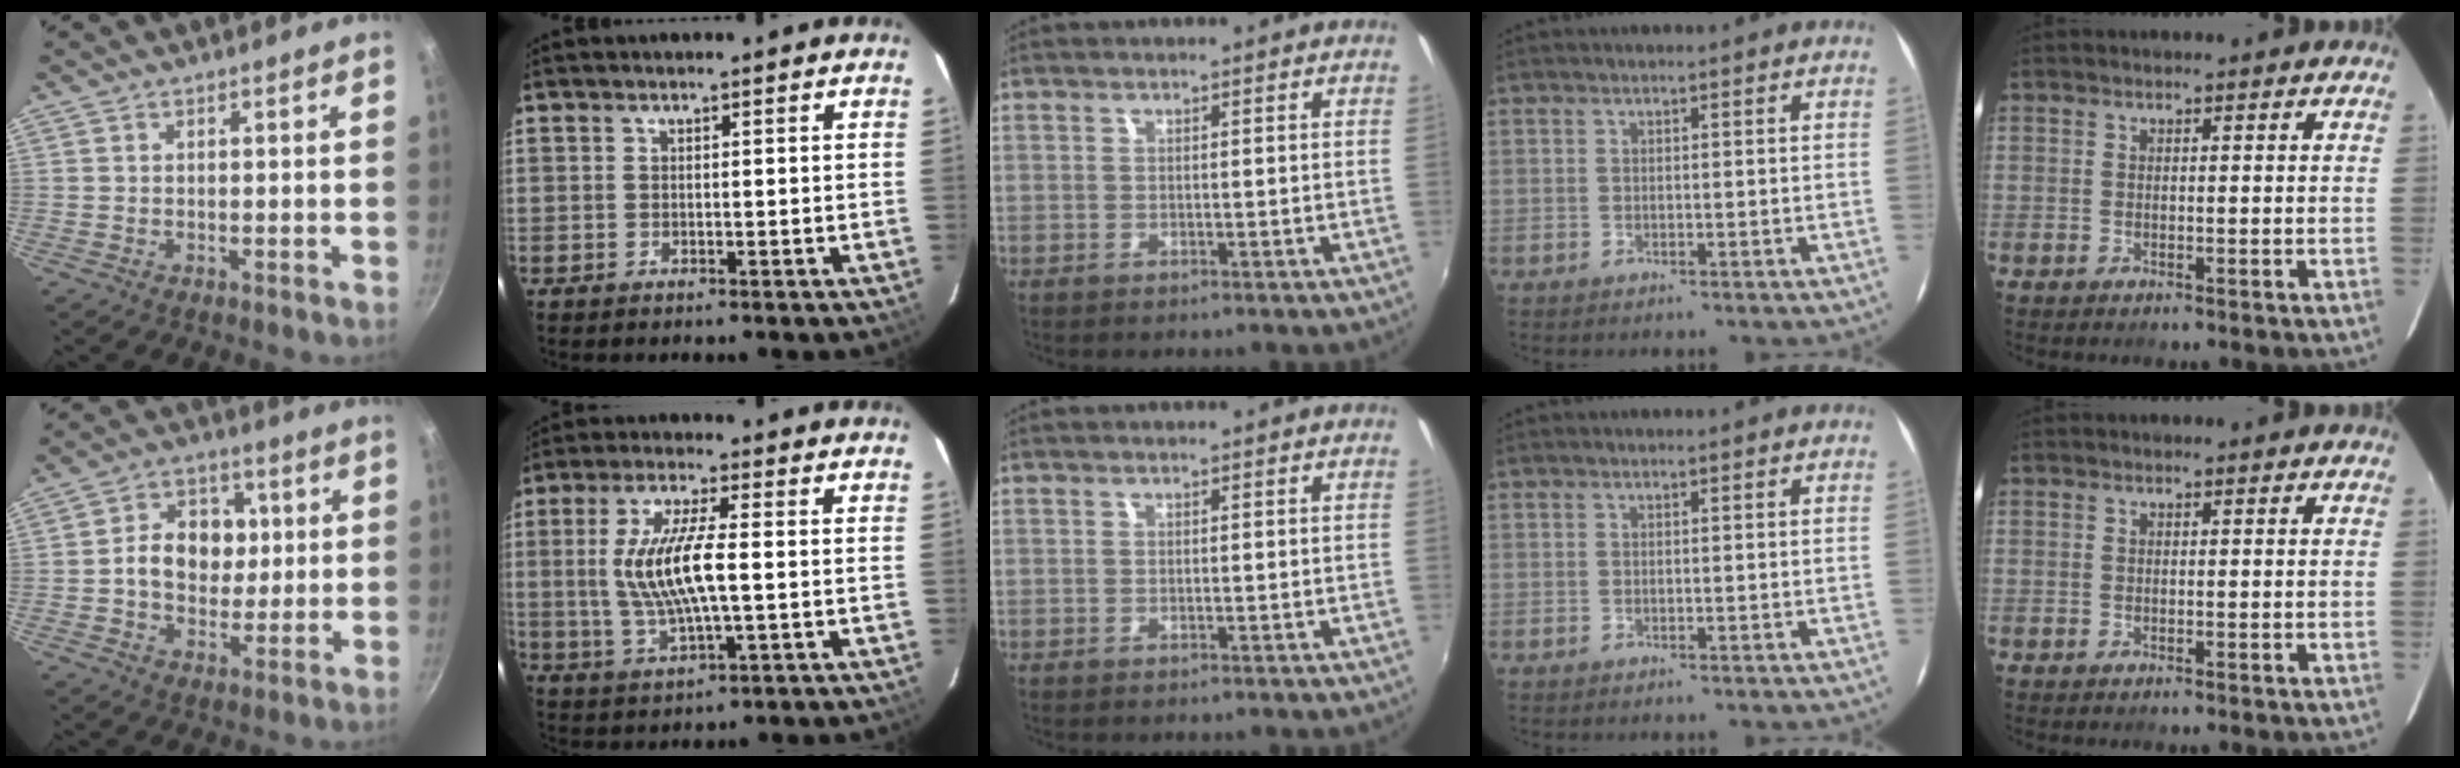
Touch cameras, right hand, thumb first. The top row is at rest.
{"thumb": {"total": 11.4, "force": [0.8, 8.9, 7.0], "torque": [-0.077, 0.009, 0.002]}, "index": {"total": 11.5, "force": [0.0, 2.9, 11.1], "torque": [-0.219, -0.004, 0.007]}}